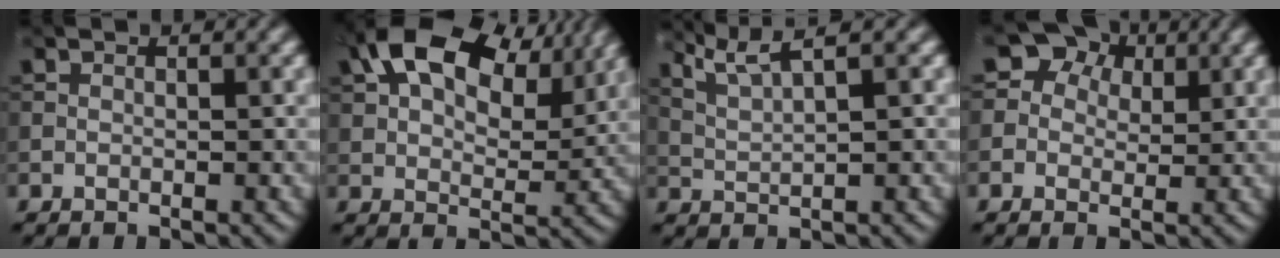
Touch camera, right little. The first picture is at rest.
{"total": 13.6, "force": [6.6, 7.2, 9.5], "torque": [-0.168, 0.021, 0.095]}
{"total": 4.0, "force": [2.7, 0.6, 2.8], "torque": [-0.053, 0.010, 0.059]}
{"total": 7.2, "force": [3.0, 5.8, 3.1], "torque": [-0.045, 0.026, 0.016]}